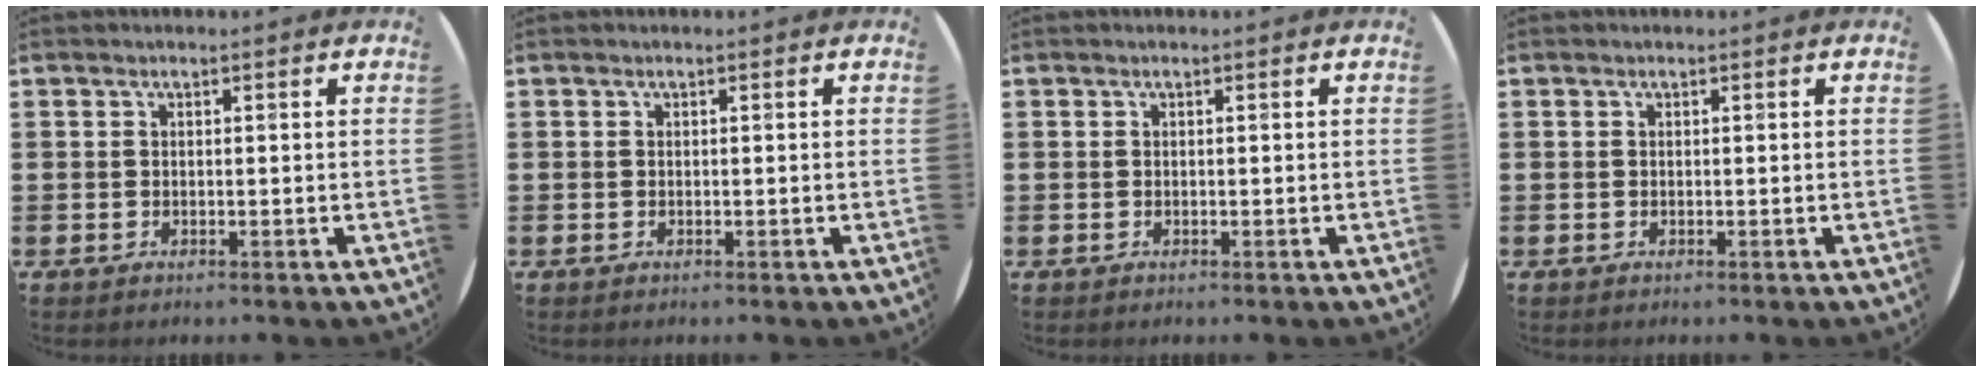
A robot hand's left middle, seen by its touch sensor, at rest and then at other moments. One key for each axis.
{"total": 0.0}
{"total": 0.0}
{"total": 0.0}